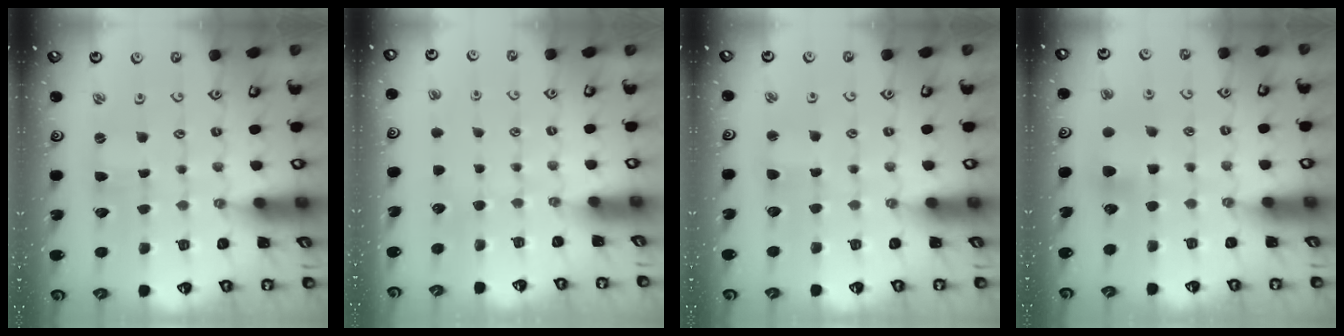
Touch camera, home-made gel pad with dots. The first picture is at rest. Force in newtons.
{"total": 0.0}
{"total": 2.1, "press": 2.1, "slide": 0.5}
{"total": 6.4, "press": 6.3, "slide": 0.9}